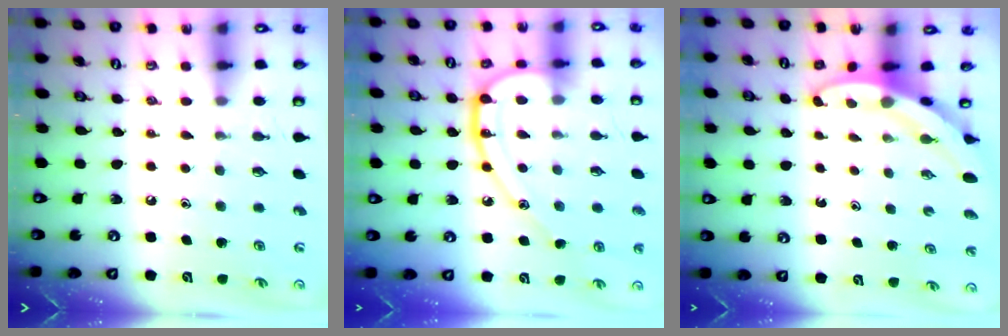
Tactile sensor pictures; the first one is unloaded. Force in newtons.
{"total": 15.8, "press": 15.8, "slide": 1.1}
{"total": 3.8, "press": 3.8, "slide": 0.2}